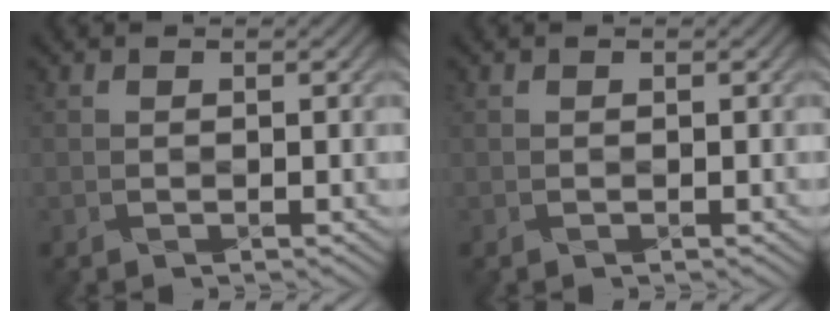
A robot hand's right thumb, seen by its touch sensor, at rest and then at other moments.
{"total": 0.0}